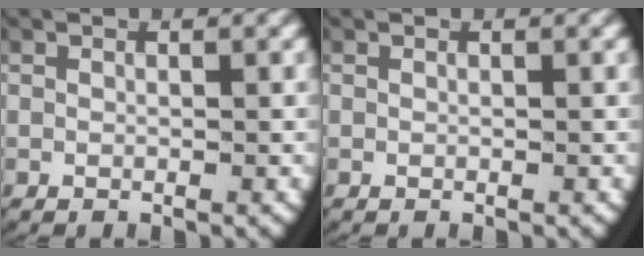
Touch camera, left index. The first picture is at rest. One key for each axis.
{"total": 0.0}